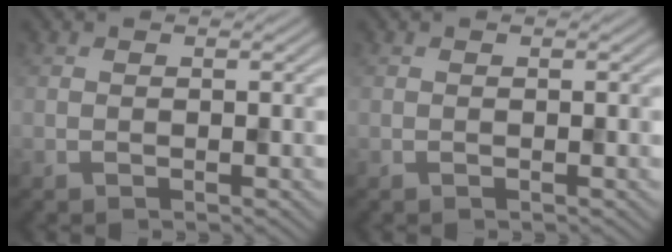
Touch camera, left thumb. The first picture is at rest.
{"total": 0.0}